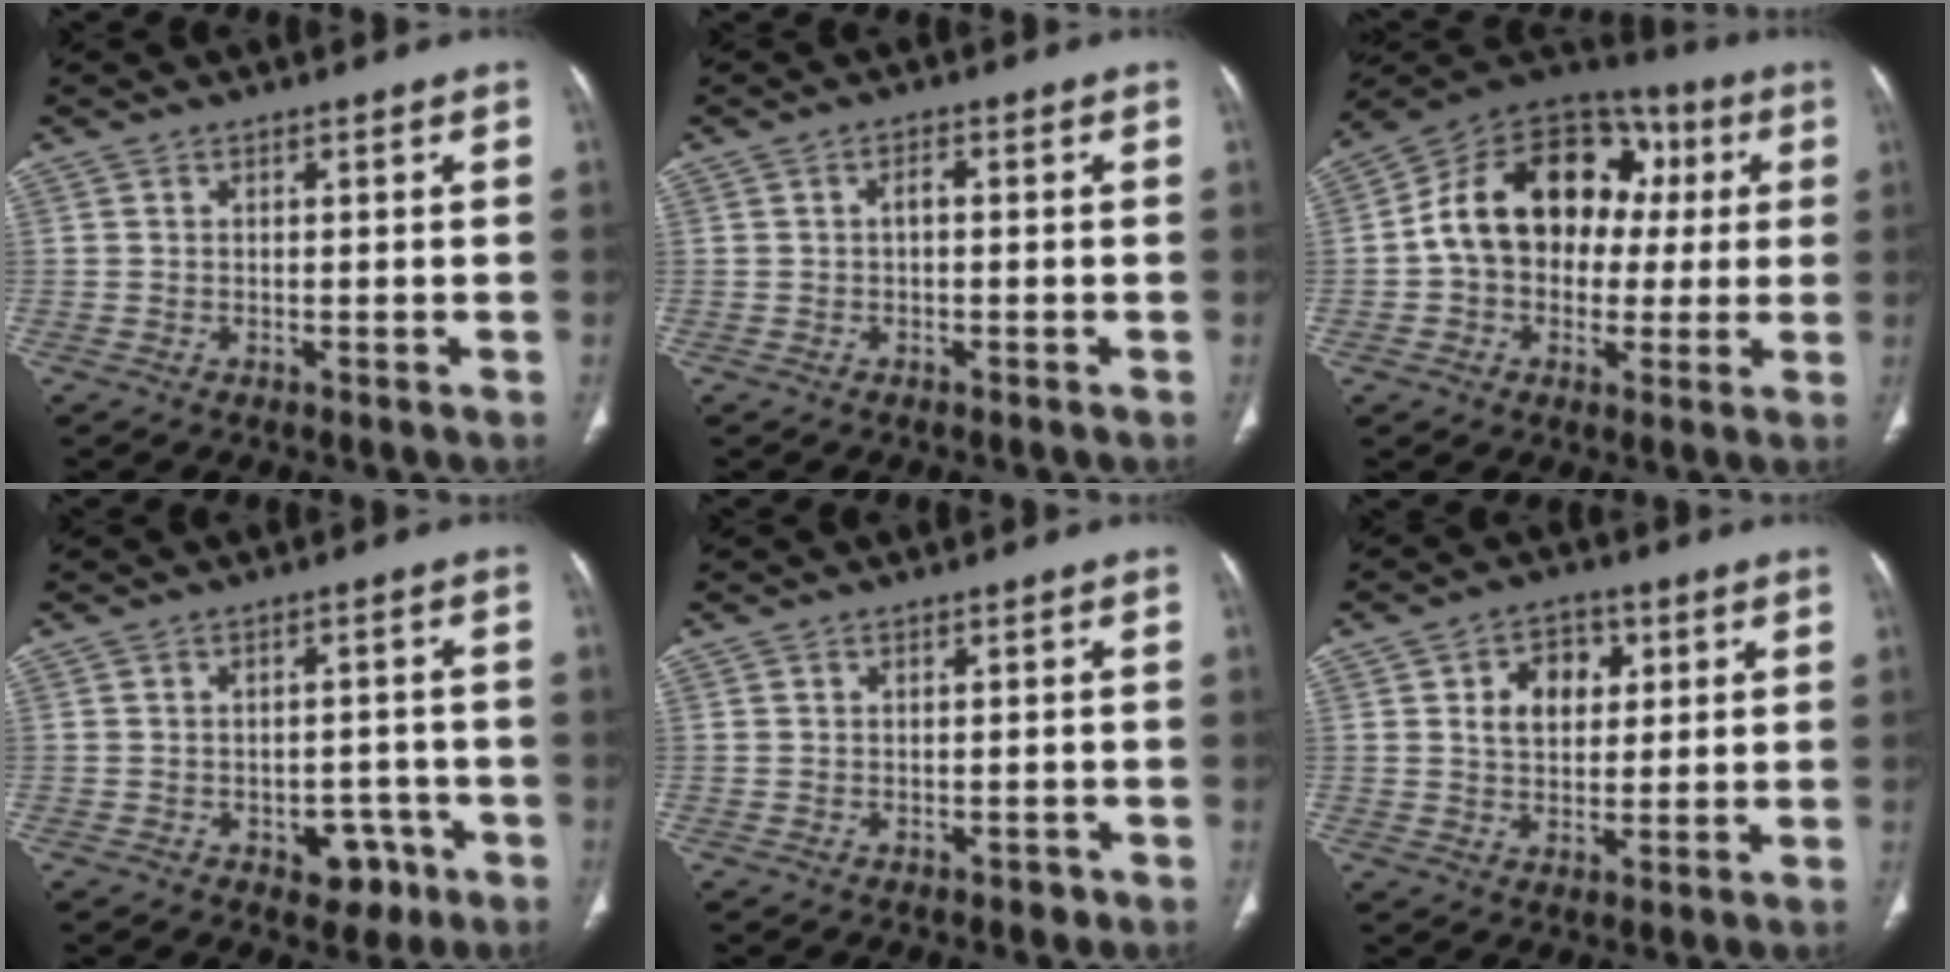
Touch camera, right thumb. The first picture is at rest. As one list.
[{"total": 1.4, "force": [-0.1, 0.7, 1.2], "torque": [-0.019, 0.005, -0.005]}, {"total": 20.4, "force": [1.9, 15.3, 13.3], "torque": [-0.179, 0.050, 0.024]}, {"total": 5.7, "force": [-2.8, 3.9, 3.0], "torque": [-0.010, 0.023, -0.031]}, {"total": 1.0, "force": [-0.6, 0.6, 0.5], "torque": [-0.004, 0.000, -0.006]}, {"total": 8.0, "force": [2.3, 5.8, 5.1], "torque": [-0.048, -0.003, 0.036]}]